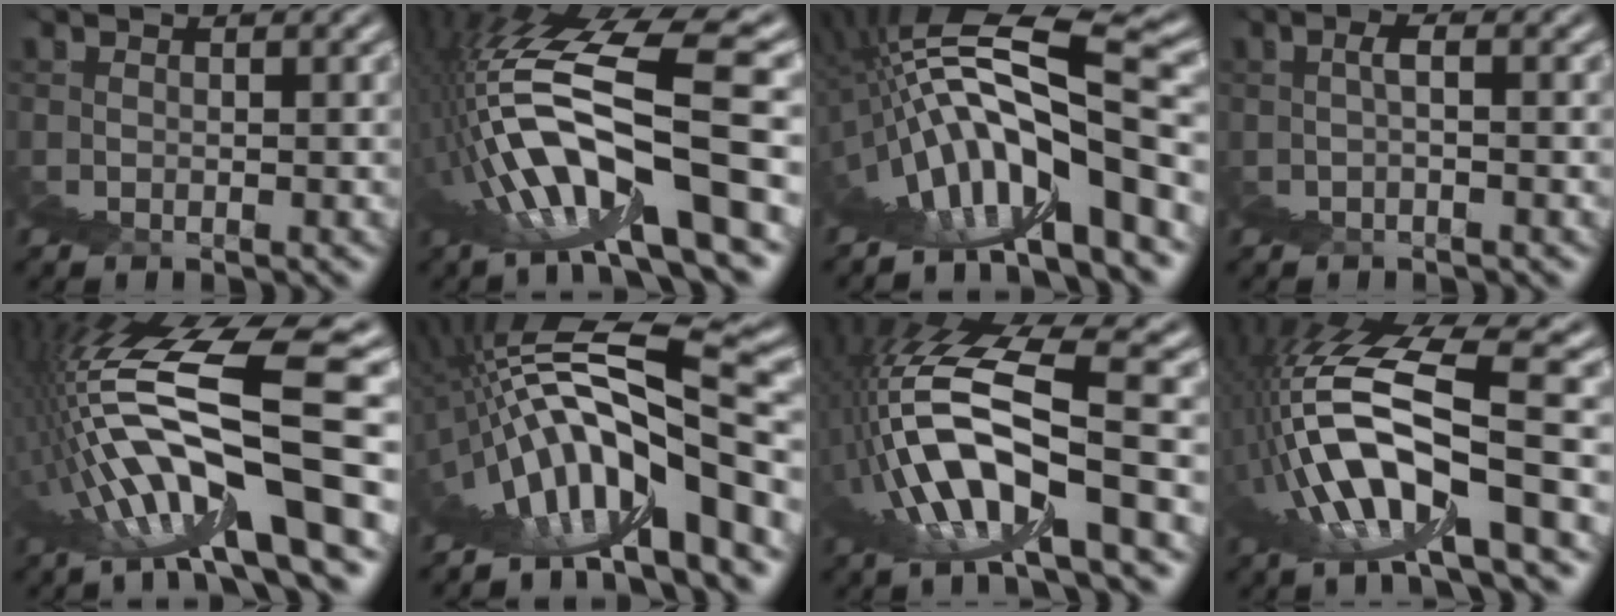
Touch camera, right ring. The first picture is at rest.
{"total": 10.9, "force": [3.7, 0.9, 10.2], "torque": [-0.202, 0.032, 0.060]}
{"total": 11.8, "force": [3.2, 3.4, 10.9], "torque": [-0.169, 0.042, 0.037]}
{"total": 0.9, "force": [-0.1, -0.5, 0.7], "torque": [-0.017, 0.005, -0.001]}
{"total": 11.8, "force": [4.7, 0.7, 10.8], "torque": [-0.200, 0.038, 0.074]}
{"total": 11.6, "force": [2.6, 3.0, 10.9], "torque": [-0.165, 0.042, 0.032]}
{"total": 12.0, "force": [3.7, 3.6, 10.8], "torque": [-0.214, 0.034, 0.054]}
{"total": 11.2, "force": [3.7, 2.5, 10.3], "torque": [-0.208, 0.034, 0.057]}